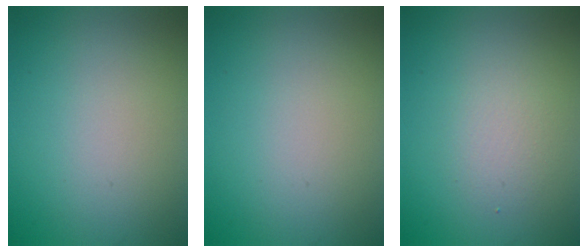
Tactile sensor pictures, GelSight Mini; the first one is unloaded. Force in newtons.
{"total": 0.0}
{"total": 1.9, "press": 1.9, "slide": 0.0}